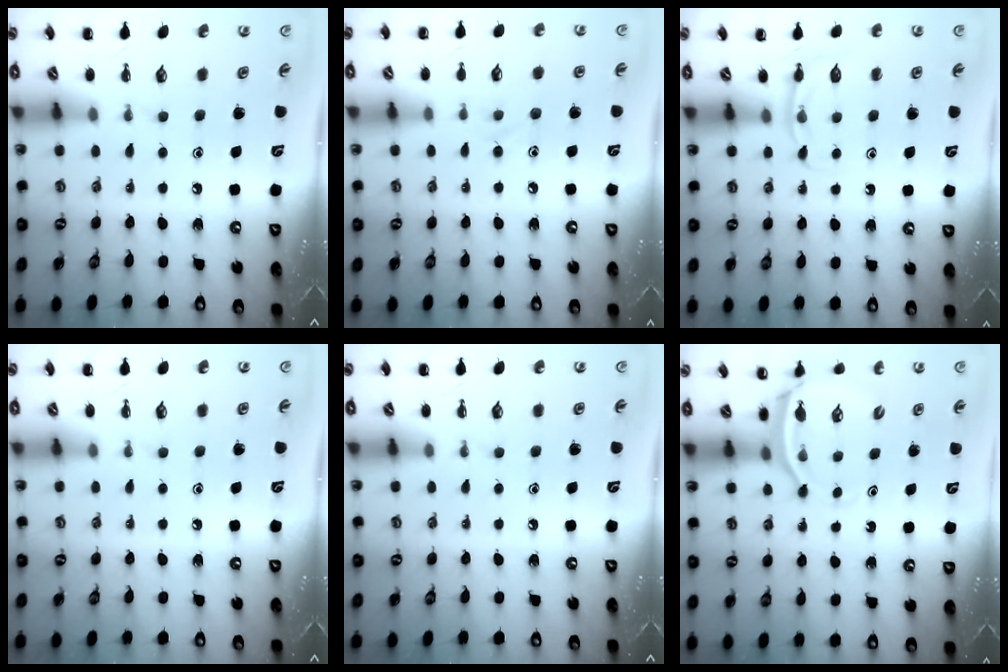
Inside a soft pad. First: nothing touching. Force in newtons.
{"total": 6.3, "press": 5.9, "slide": 2.2}
{"total": 3.7, "press": 3.4, "slide": 1.3}
{"total": 0.0}
{"total": 0.0}
{"total": 4.3, "press": 4.2, "slide": 0.9}